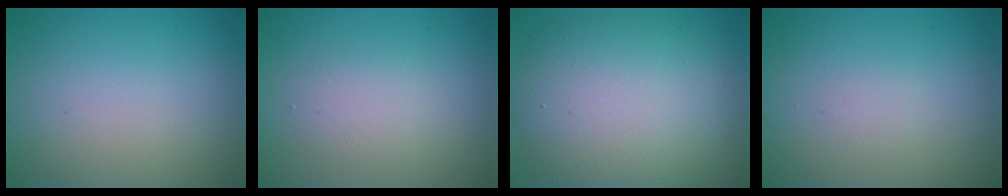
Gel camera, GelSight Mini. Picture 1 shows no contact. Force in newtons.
{"total": 2.1, "press": 2.1, "slide": 0.0}
{"total": 10.6, "press": 10.5, "slide": 0.4}
{"total": 0.6, "press": 0.6, "slide": 0.1}